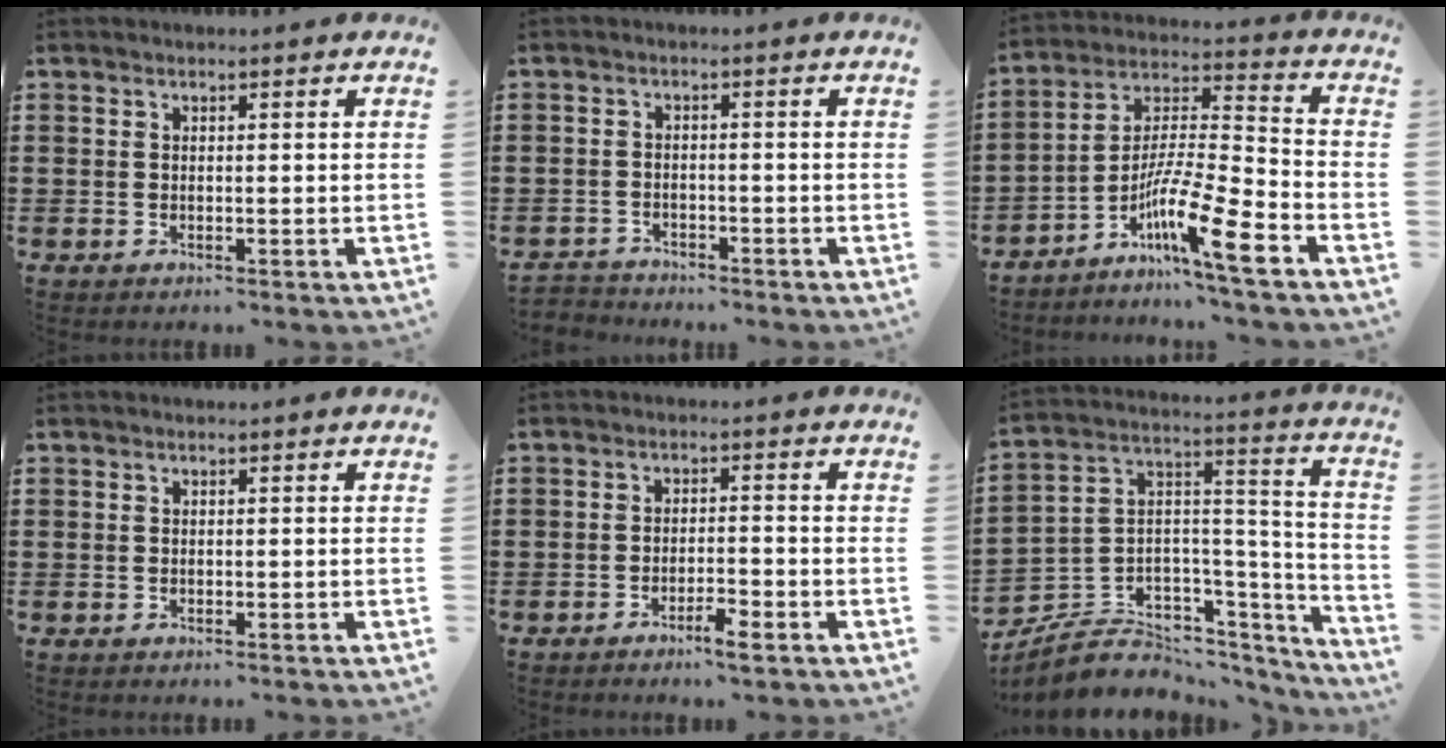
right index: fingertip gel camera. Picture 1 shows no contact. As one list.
[{"total": 2.2, "force": [-2.1, 0.5, -0.2], "torque": [-0.003, 0.002, -0.048]}, {"total": 11.9, "force": [-7.1, 1.4, 9.4], "torque": [-0.179, -0.005, -0.136]}, {"total": 0.0}, {"total": 2.9, "force": [-2.4, 0.3, 1.6], "torque": [-0.028, 0.005, -0.046]}, {"total": 5.8, "force": [-3.6, 4.4, 1.2], "torque": [-0.047, -0.014, -0.066]}]